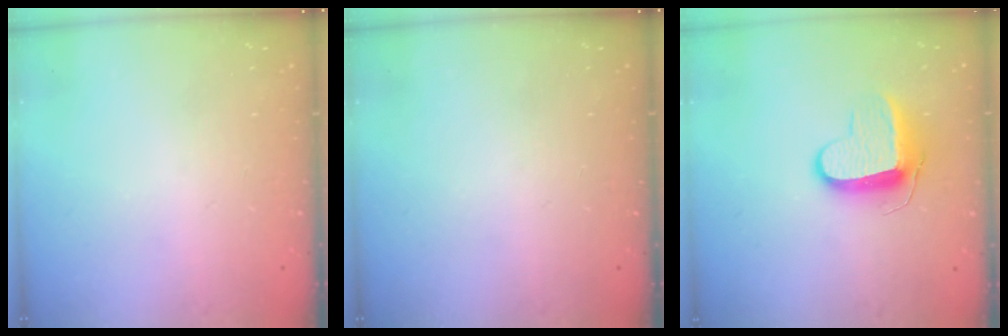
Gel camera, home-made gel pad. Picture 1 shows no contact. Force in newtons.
{"total": 0.0}
{"total": 10.0, "press": 10.0, "slide": 0.2}